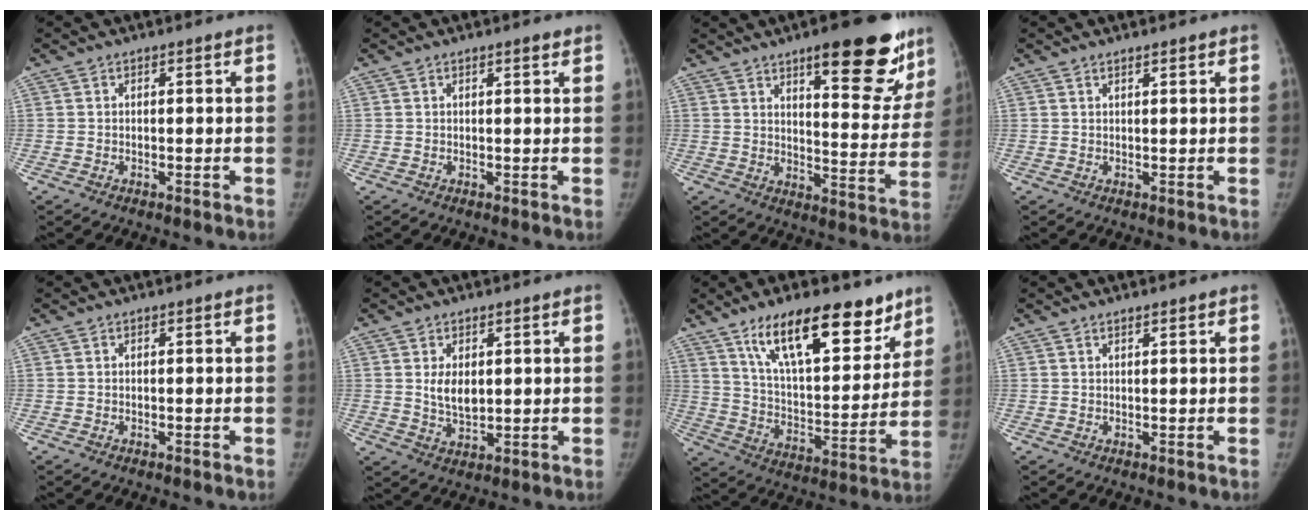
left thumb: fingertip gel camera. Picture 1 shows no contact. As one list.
[{"total": 1.0, "force": [0.7, 0.1, 0.7], "torque": [-0.009, -0.003, 0.011]}, {"total": 20.2, "force": [12.7, 6.3, 14.4], "torque": [-0.136, -0.072, 0.172]}, {"total": 1.1, "force": [0.9, 0.3, 0.6], "torque": [-0.008, -0.006, 0.015]}, {"total": 0.0}, {"total": 5.1, "force": [1.2, 3.0, 4.0], "torque": [-0.058, -0.014, 0.029]}, {"total": 22.2, "force": [14.3, 8.7, 14.5], "torque": [-0.177, -0.063, 0.240]}, {"total": 1.0, "force": [0.8, 0.2, 0.5], "torque": [-0.008, -0.005, 0.015]}]